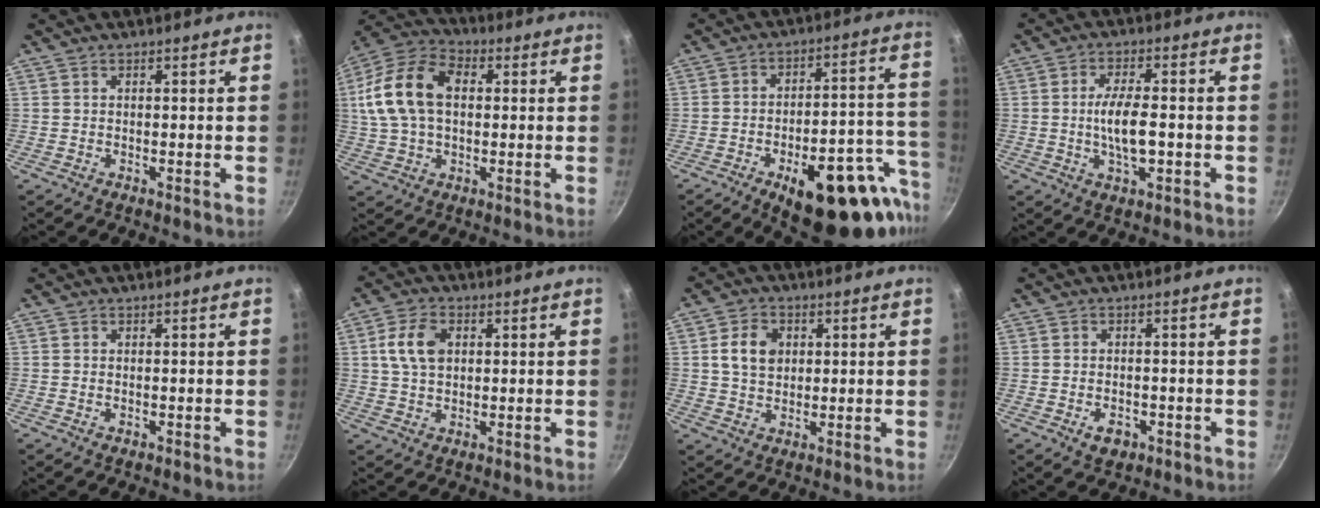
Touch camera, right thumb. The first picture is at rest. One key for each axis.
{"total": 16.7, "fx": 2.4, "fy": 10.9, "fz": 12.5, "tx": -0.231, "ty": 0.027, "tz": 0.031}
{"total": 25.1, "fx": -12.2, "fy": 10.4, "fz": 19.2, "tx": -0.201, "ty": 0.055, "tz": -0.159}
{"total": 7.9, "fx": -1.3, "fy": 3.1, "fz": 7.2, "tx": -0.126, "ty": 0.012, "tz": -0.022}
{"total": 0.5, "fx": -0.2, "fy": 0.3, "fz": 0.4, "tx": -0.007, "ty": 0.001, "tz": -0.002}
{"total": 7.6, "fx": 1.7, "fy": 5.1, "fz": 5.4, "tx": -0.093, "ty": 0.005, "tz": 0.028}
{"total": 6.9, "fx": 1.5, "fy": 5.2, "fz": 4.3, "tx": -0.061, "ty": 0.003, "tz": 0.023}
{"total": 3.6, "fx": -1.6, "fy": 2.4, "fz": 2.1, "tx": -0.029, "ty": 0.014, "tz": -0.017}